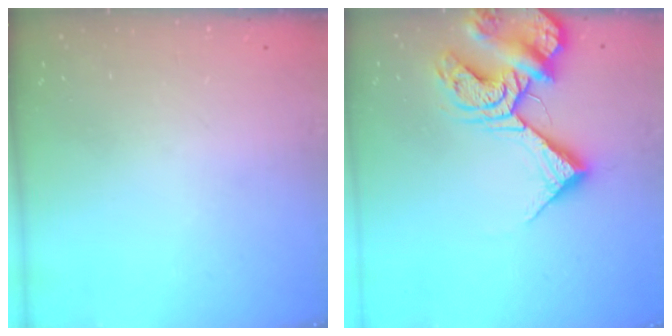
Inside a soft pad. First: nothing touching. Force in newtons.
{"total": 13.3, "press": 13.2, "slide": 1.5}